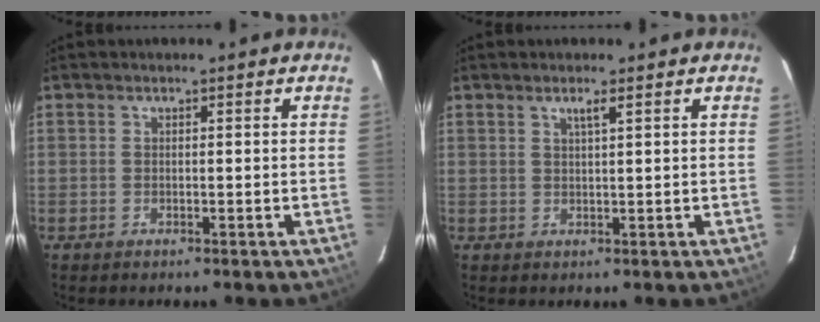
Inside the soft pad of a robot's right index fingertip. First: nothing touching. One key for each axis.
{"total": 1.6, "fx": 0.9, "fy": -0.2, "fz": 1.3, "tx": -0.021, "ty": 0.000, "tz": 0.017}